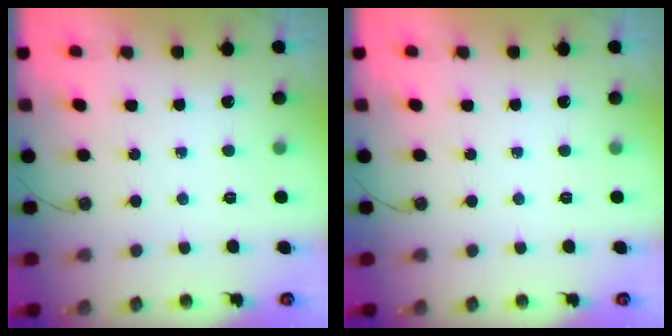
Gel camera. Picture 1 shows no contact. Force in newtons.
{"total": 0.0}